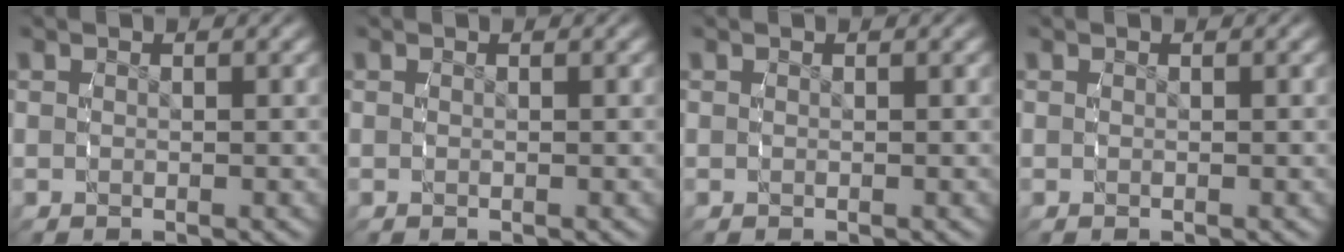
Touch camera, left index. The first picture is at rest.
{"total": 0.0}
{"total": 0.0}
{"total": 0.0}